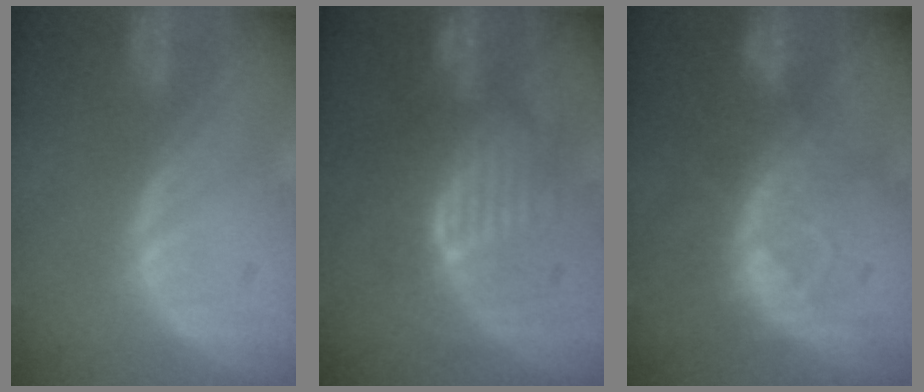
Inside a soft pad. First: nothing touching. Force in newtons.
{"total": 8.0, "press": 8.0, "slide": 0.7}
{"total": 8.2, "press": 7.4, "slide": 3.5}